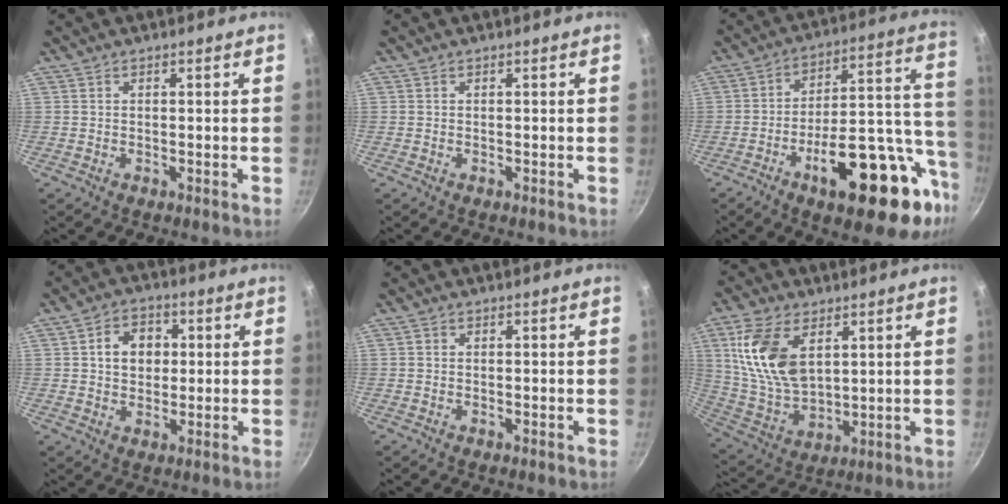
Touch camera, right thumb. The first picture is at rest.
{"total": 0.0}
{"total": 25.1, "force": [-9.7, 10.3, 20.7], "torque": [-0.243, 0.052, -0.136]}
{"total": 7.2, "force": [1.1, 5.8, 4.2], "torque": [-0.039, 0.009, 0.011]}
{"total": 0.7, "force": [-0.1, 0.6, 0.3], "torque": [-0.005, 0.003, -0.004]}
{"total": 15.8, "force": [5.3, 9.2, 11.6], "torque": [-0.211, -0.021, 0.117]}